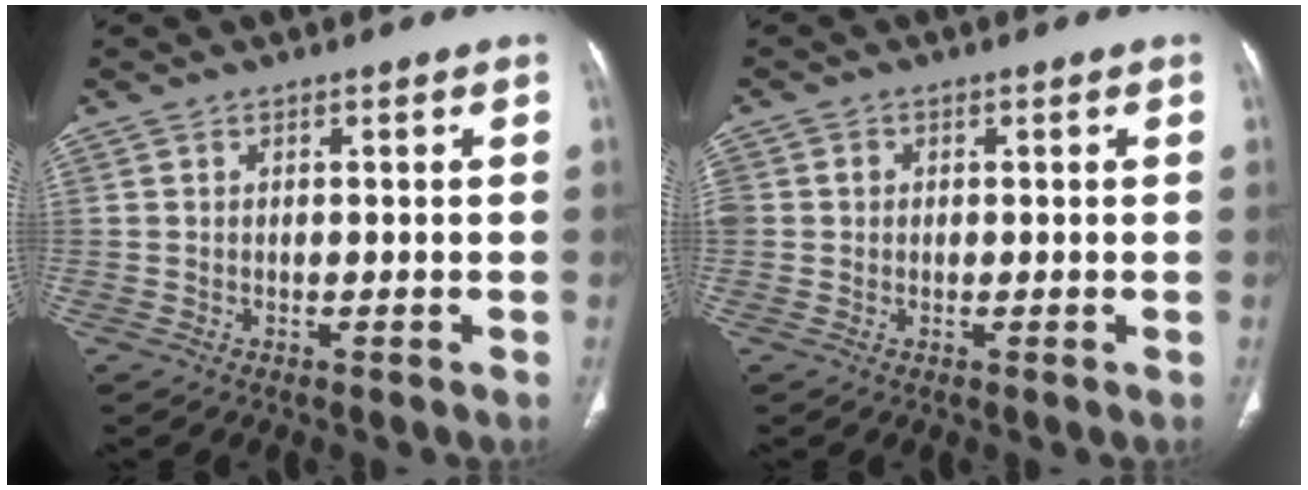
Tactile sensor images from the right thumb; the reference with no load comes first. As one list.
[{"total": 2.5, "force": [0.3, 2.2, 1.0], "torque": [-0.019, 0.010, 0.010]}]